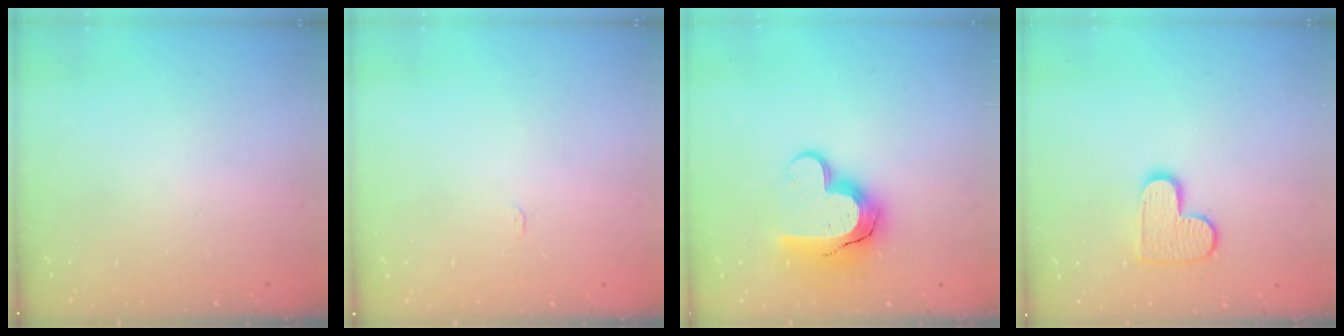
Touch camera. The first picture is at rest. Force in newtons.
{"total": 2.4, "press": 2.4, "slide": 0.3}
{"total": 14.2, "press": 14.1, "slide": 1.0}
{"total": 9.8, "press": 9.8, "slide": 0.6}